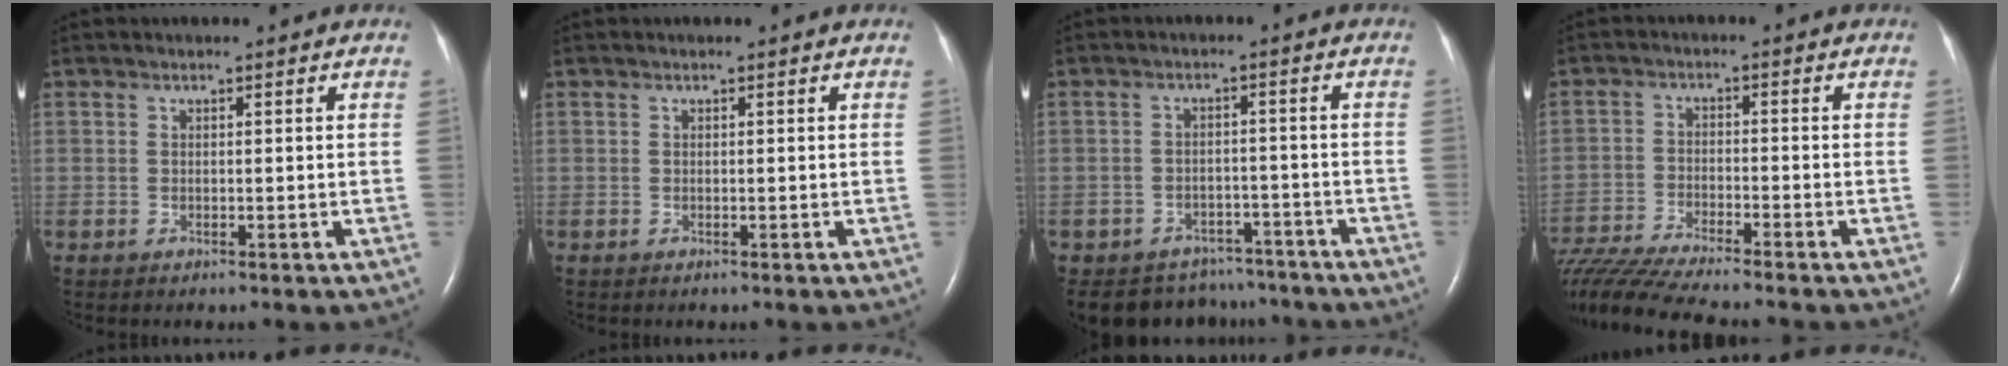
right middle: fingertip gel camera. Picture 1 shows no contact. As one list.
[{"total": 0.0}, {"total": 9.7, "force": [-8.5, 4.5, 0.4], "torque": [-0.009, 0.017, -0.108]}, {"total": 14.4, "force": [-12.8, -0.2, 6.5], "torque": [-0.121, -0.022, -0.221]}]